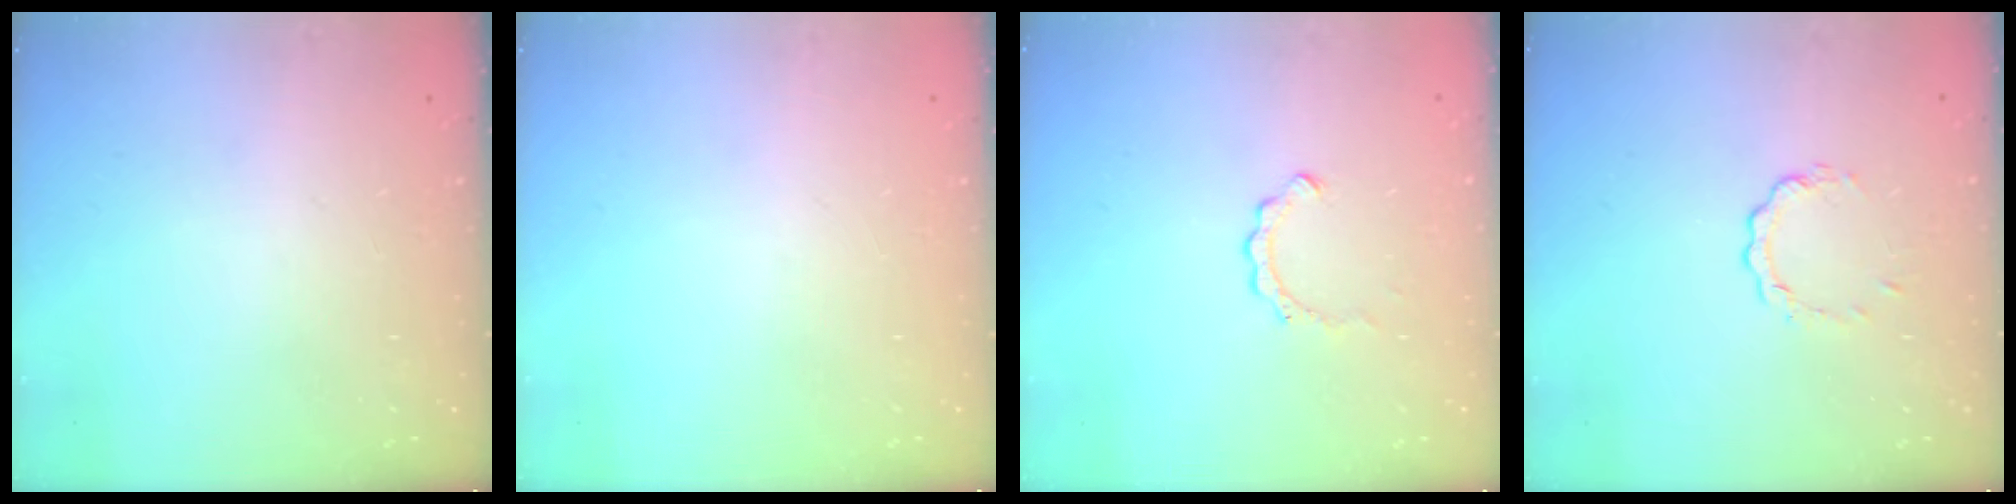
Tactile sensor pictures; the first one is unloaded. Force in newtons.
{"total": 0.0}
{"total": 2.7, "press": 2.6, "slide": 0.3}
{"total": 3.7, "press": 3.7, "slide": 0.5}